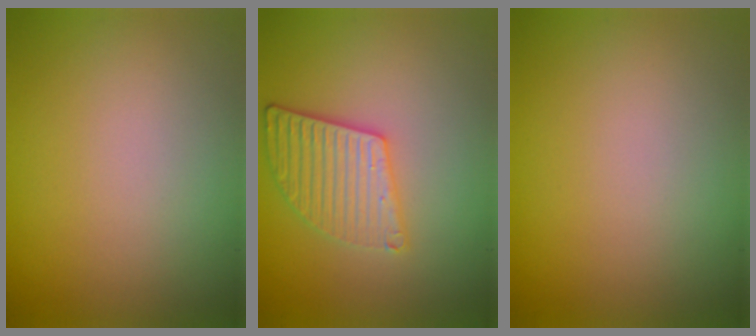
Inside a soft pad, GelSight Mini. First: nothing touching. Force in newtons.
{"total": 3.7, "press": 3.4, "slide": 1.4}
{"total": 0.0}